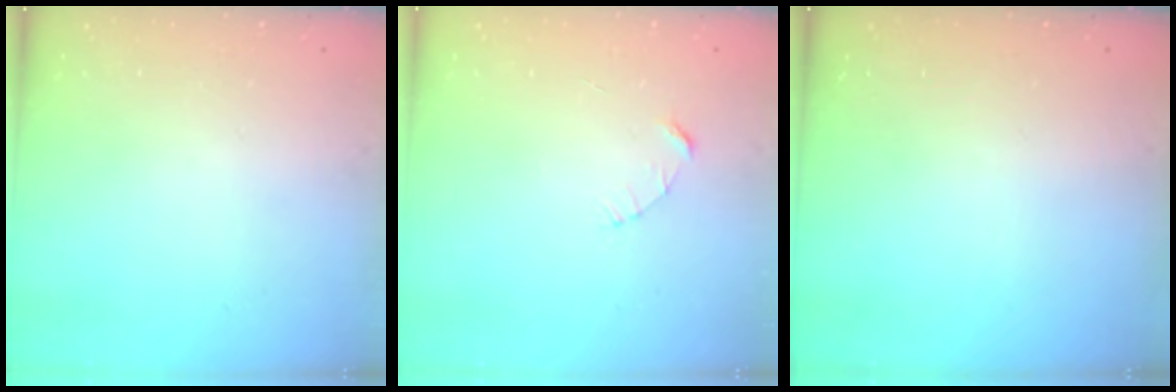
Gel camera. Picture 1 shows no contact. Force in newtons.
{"total": 2.4, "press": 2.4, "slide": 0.2}
{"total": 0.0}